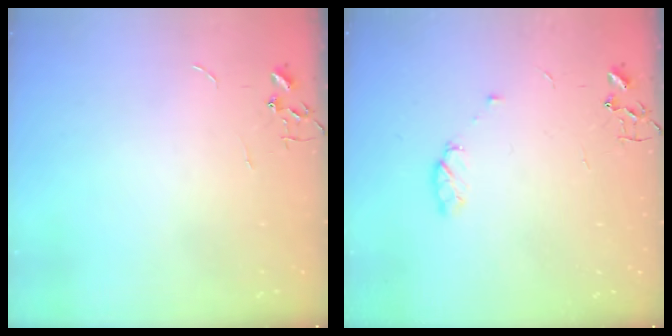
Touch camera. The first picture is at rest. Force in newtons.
{"total": 5.6, "press": 5.4, "slide": 1.4}